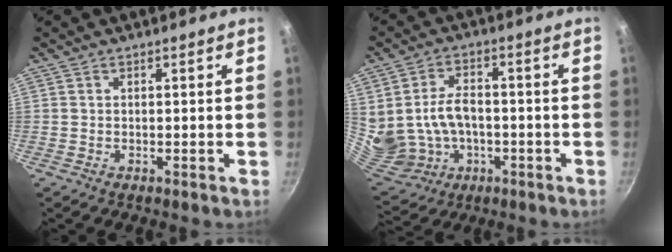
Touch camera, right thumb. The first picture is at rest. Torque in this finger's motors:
{"motor_torque": [-0.45, 0.55, 0.74, 0.43, 0.12]}